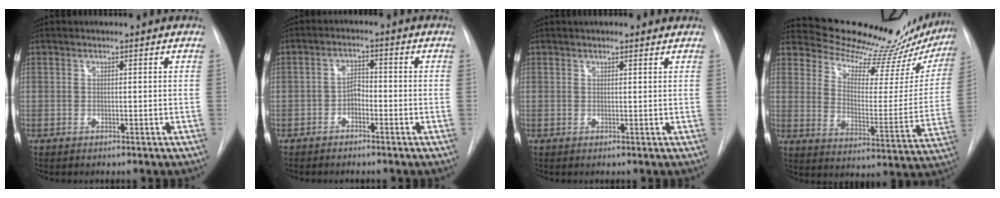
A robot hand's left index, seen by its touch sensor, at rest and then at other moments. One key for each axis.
{"total": 2.7, "fx": -1.4, "fy": 1.4, "fz": 1.7, "tx": -0.025, "ty": 0.008, "tz": -0.028}
{"total": 3.1, "fx": 2.6, "fy": 0.9, "fz": 1.5, "tx": -0.020, "ty": 0.024, "tz": 0.033}
{"total": 23.4, "fx": 22.3, "fy": 4.2, "fz": 5.6, "tx": -0.076, "ty": -0.085, "tz": 0.287}